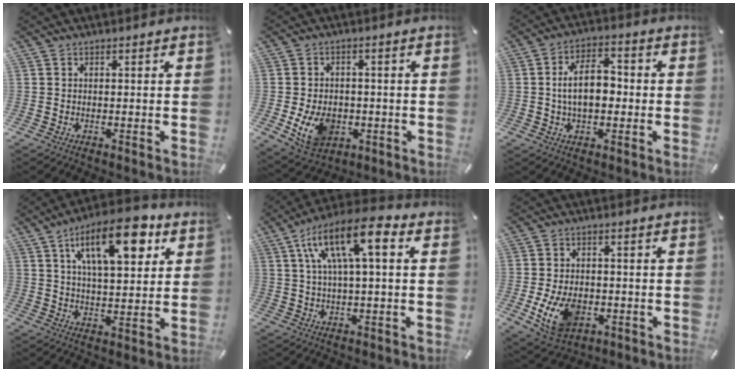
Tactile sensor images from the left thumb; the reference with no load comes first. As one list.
[{"total": 10.4, "force": [-2.7, 7.8, 6.3], "torque": [-0.124, 0.007, -0.045]}, {"total": 10.0, "force": [-0.4, 6.0, 7.9], "torque": [-0.138, 0.011, -0.009]}, {"total": 17.4, "force": [8.2, 7.6, 13.3], "torque": [-0.202, -0.023, 0.132]}, {"total": 14.1, "force": [4.3, 4.8, 12.6], "torque": [-0.238, 0.001, 0.073]}, {"total": 11.5, "force": [-3.1, 7.9, 7.7], "torque": [-0.157, 0.001, -0.055]}]